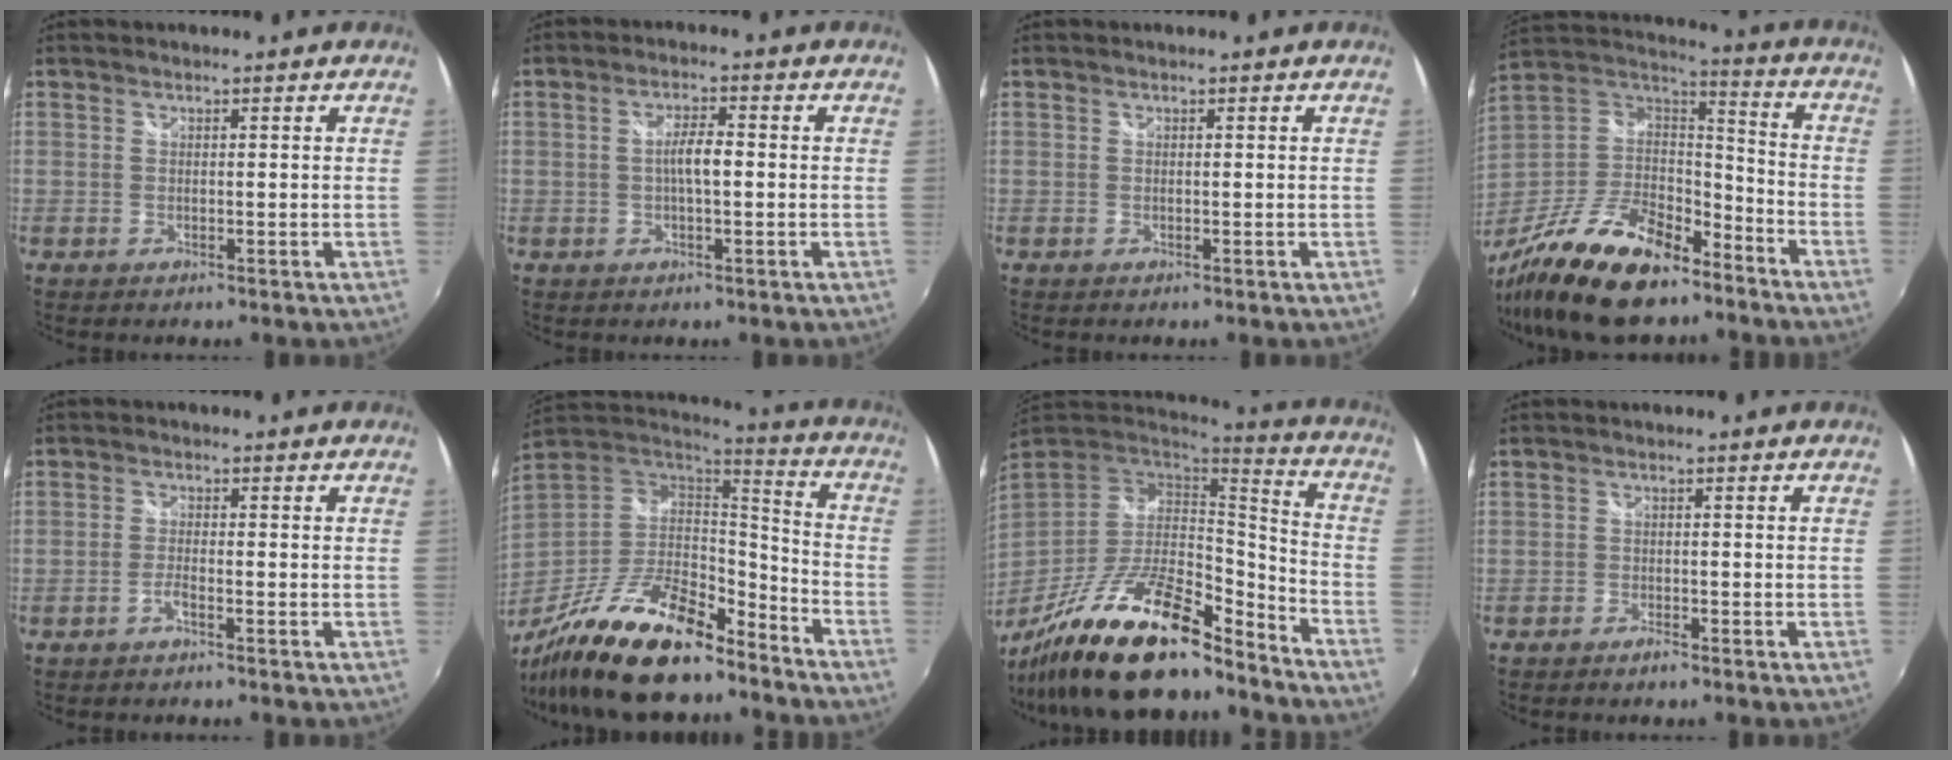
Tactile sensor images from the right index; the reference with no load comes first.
{"total": 3.8, "force": [-0.3, 0.8, 3.7], "torque": [-0.066, 0.005, -0.005]}
{"total": 0.0}
{"total": 26.0, "force": [-17.8, 11.1, 15.4], "torque": [-0.317, -0.019, -0.299]}
{"total": 1.9, "force": [-1.2, 0.1, 1.4], "torque": [-0.036, 0.003, -0.028]}
{"total": 25.5, "force": [-18.3, 8.5, 15.6], "torque": [-0.300, -0.031, -0.302]}
{"total": 24.7, "force": [-17.8, 7.1, 15.6], "torque": [-0.289, -0.034, -0.302]}
{"total": 1.9, "force": [-1.6, 0.6, 0.7], "torque": [-0.022, -0.003, -0.033]}